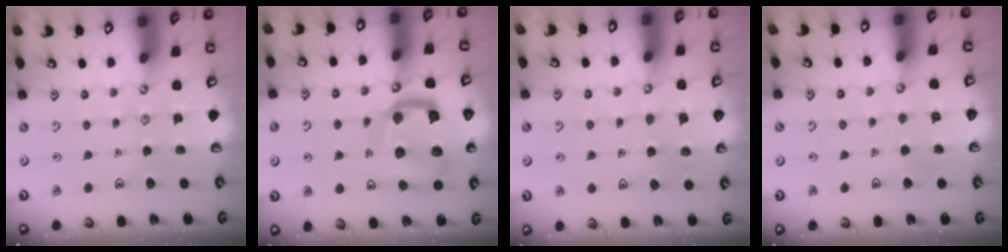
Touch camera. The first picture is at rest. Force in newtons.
{"total": 16.3, "press": 16.2, "slide": 1.8}
{"total": 6.3, "press": 6.3, "slide": 0.4}
{"total": 2.4, "press": 2.4, "slide": 0.2}